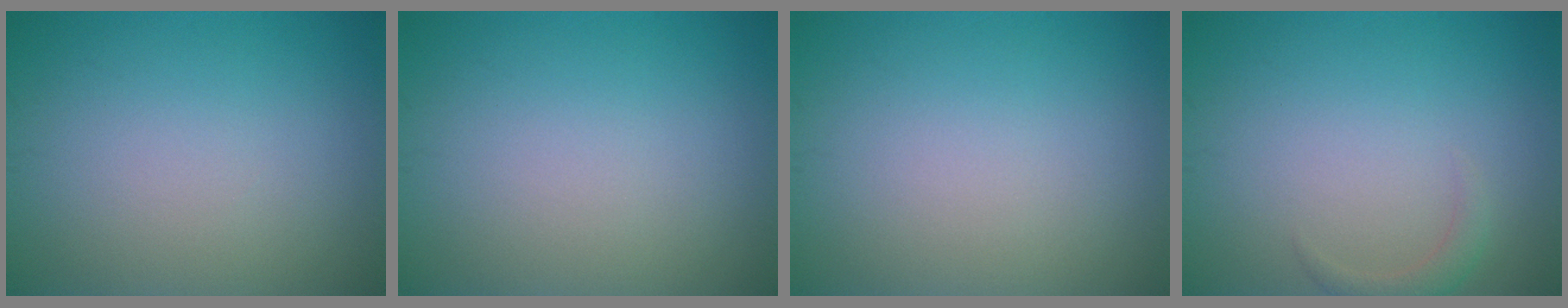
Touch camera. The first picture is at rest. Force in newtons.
{"total": 0.0}
{"total": 0.0}
{"total": 1.3, "press": 1.3, "slide": 0.1}